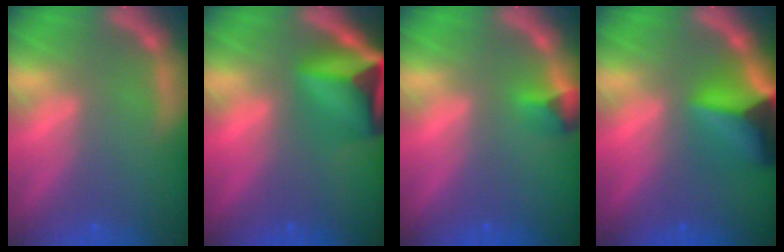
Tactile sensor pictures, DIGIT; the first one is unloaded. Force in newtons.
{"total": 10.0}
{"total": 1.9}
{"total": 9.0}